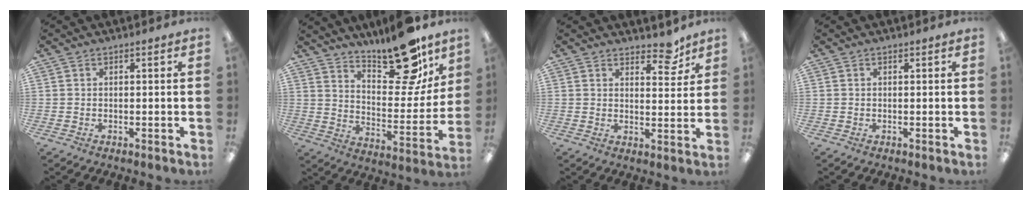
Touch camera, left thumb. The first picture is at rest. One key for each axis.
{"total": 18.6, "fx": 14.6, "fy": 6.5, "fz": 9.5, "tx": -0.127, "ty": -0.108, "tz": 0.243}
{"total": 6.2, "fx": 4.9, "fy": 2.7, "fz": 2.7, "tx": -0.017, "ty": -0.032, "tz": 0.082}
{"total": 0.0}